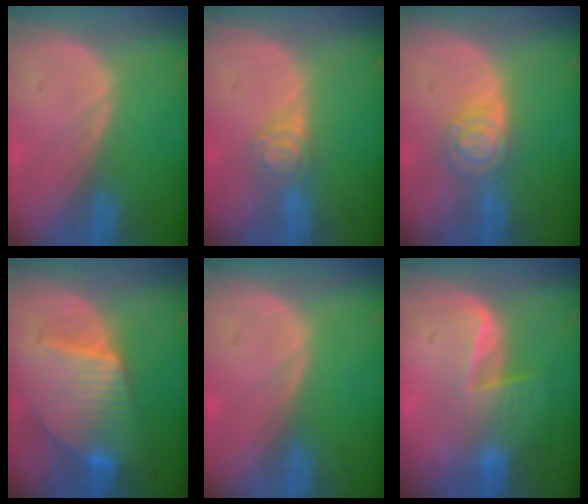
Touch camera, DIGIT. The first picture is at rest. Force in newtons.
{"total": 4.3, "press": 4.0, "slide": 1.6}
{"total": 5.5, "press": 5.5, "slide": 0.2}
{"total": 9.3, "press": 9.3, "slide": 0.6}
{"total": 0.0}
{"total": 5.8, "press": 5.5, "slide": 2.0}